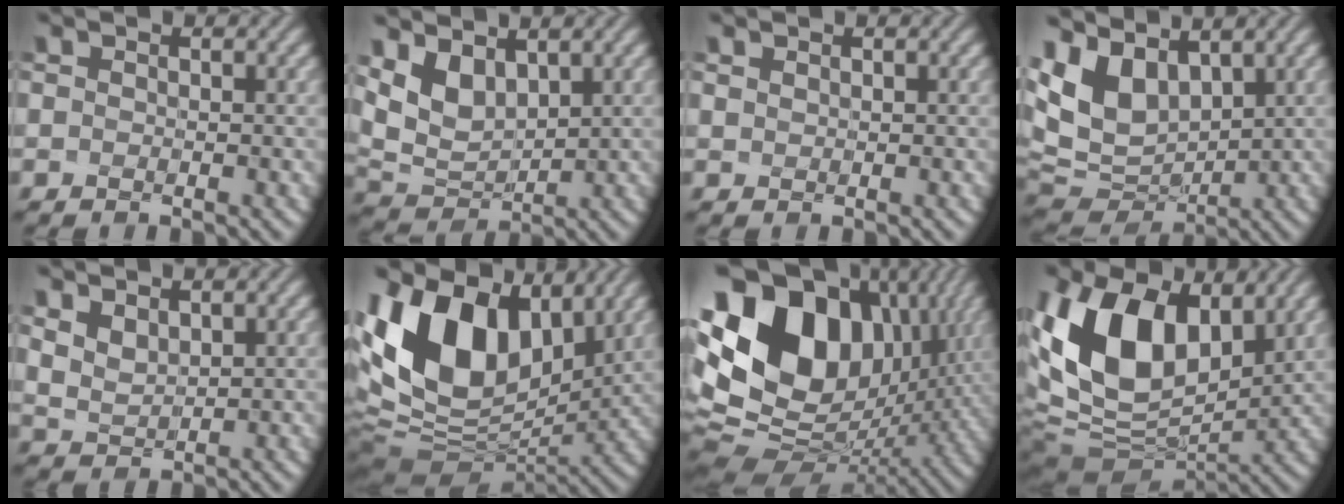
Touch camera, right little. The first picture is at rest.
{"total": 4.1, "force": [2.0, 2.5, 2.6], "torque": [-0.056, -0.006, 0.044]}
{"total": 1.1, "force": [0.7, 0.7, 0.4], "torque": [-0.015, 0.015, 0.007]}
{"total": 8.4, "force": [3.1, 5.6, 5.5], "torque": [-0.134, 0.004, 0.058]}
{"total": 4.2, "force": [2.3, 2.6, 2.3], "torque": [-0.062, 0.022, 0.040]}
{"total": 13.2, "force": [4.3, 8.1, 9.6], "torque": [-0.194, 0.017, 0.073]}
{"total": 18.6, "force": [3.7, 13.4, 12.3], "torque": [-0.256, 0.020, 0.077]}
{"total": 13.7, "force": [4.0, 7.9, 10.5], "torque": [-0.229, 0.008, 0.072]}